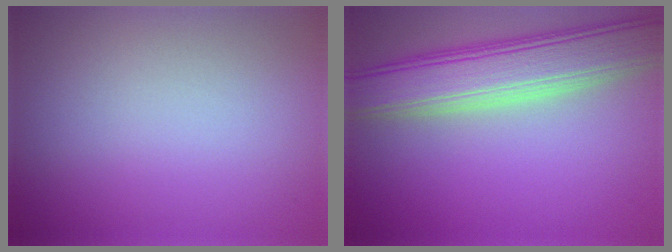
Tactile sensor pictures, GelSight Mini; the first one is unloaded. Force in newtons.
{"total": 7.7, "press": 7.7, "slide": 0.7}